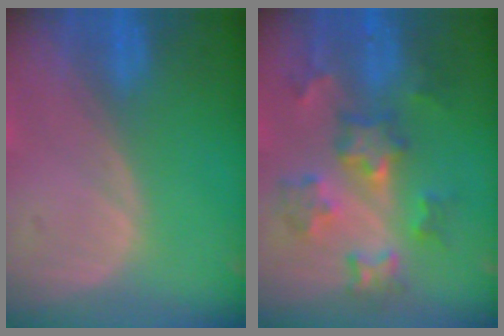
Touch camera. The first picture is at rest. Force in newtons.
{"total": 7.7, "press": 7.6, "slide": 1.2}